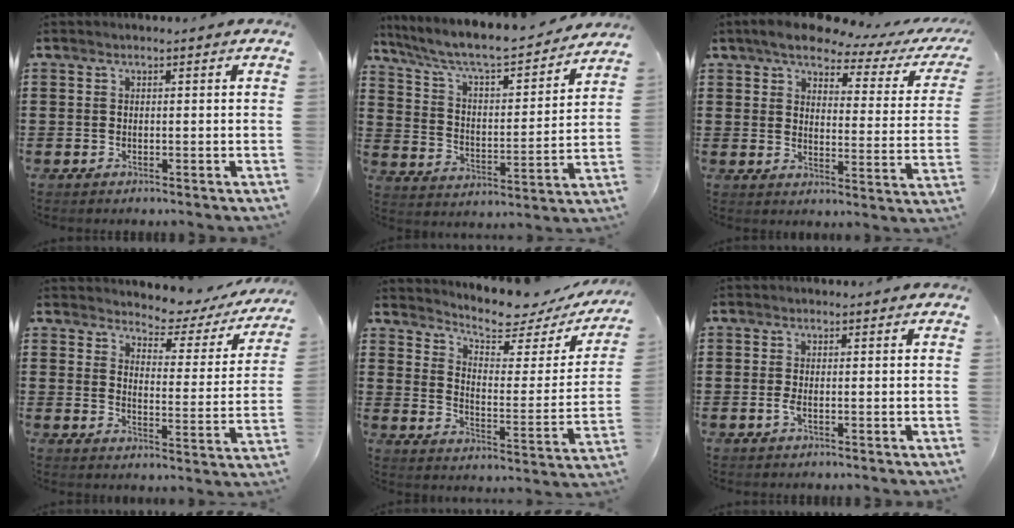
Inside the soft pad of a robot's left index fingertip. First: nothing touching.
{"total": 7.3, "force": [6.5, 0.7, 3.3], "torque": [-0.092, -0.047, 0.104]}
{"total": 5.7, "force": [4.6, 1.6, 3.0], "torque": [-0.068, -0.022, 0.071]}
{"total": 3.6, "force": [3.4, 1.0, 0.5], "torque": [-0.028, -0.027, 0.050]}
{"total": 5.6, "force": [5.0, 1.0, 2.3], "torque": [-0.056, -0.043, 0.079]}
{"total": 1.0, "force": [-0.4, 0.1, 1.0], "torque": [-0.019, -0.002, -0.007]}